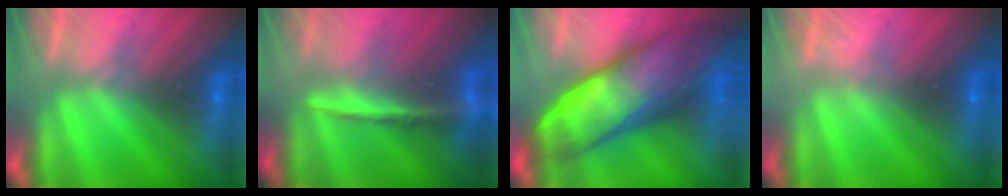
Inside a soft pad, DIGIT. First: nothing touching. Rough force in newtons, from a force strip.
{"total": 2.0}
{"total": 7.7}
{"total": 1.6}